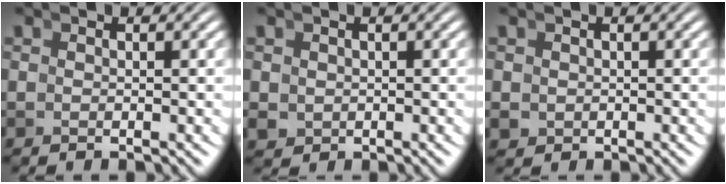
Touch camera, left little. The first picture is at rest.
{"total": 1.5, "force": [-0.4, 1.4, 0.4], "torque": [-0.020, -0.021, 0.007]}
{"total": 1.1, "force": [-0.4, 1.0, 0.3], "torque": [-0.012, -0.015, 0.003]}